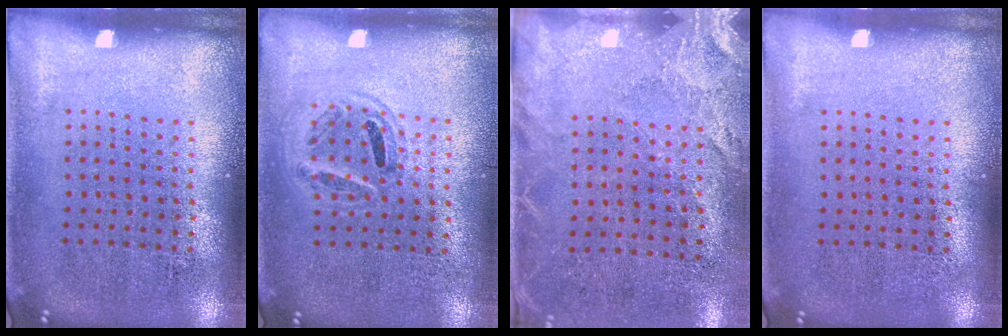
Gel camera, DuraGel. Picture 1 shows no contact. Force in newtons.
{"total": 0.9, "press": 0.9, "slide": 0.1}
{"total": 2.5, "press": 2.1, "slide": 1.3}
{"total": 0.0}